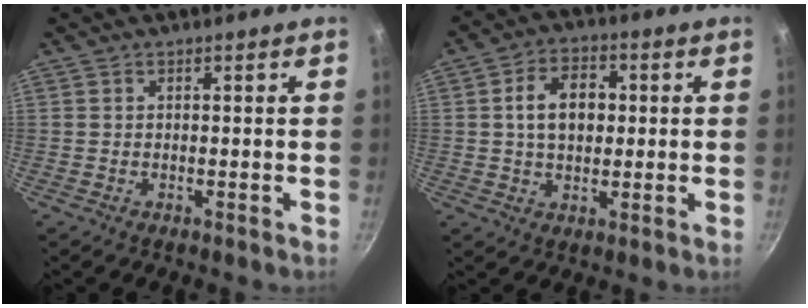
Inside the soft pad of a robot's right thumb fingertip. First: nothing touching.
{"total": 9.4, "force": [1.2, 6.5, 6.6], "torque": [-0.087, 0.013, 0.013]}